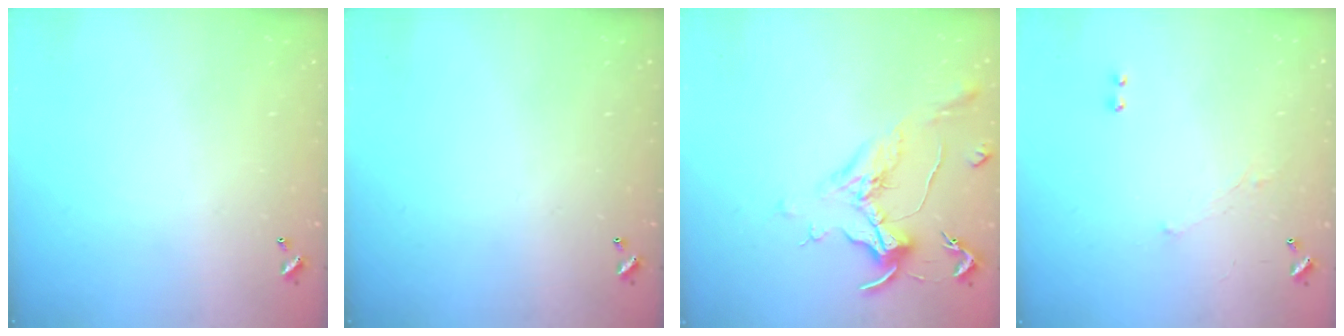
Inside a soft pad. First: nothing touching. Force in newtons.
{"total": 0.0}
{"total": 1.8, "press": 1.5, "slide": 0.9}
{"total": 1.2, "press": 0.8, "slide": 0.9}